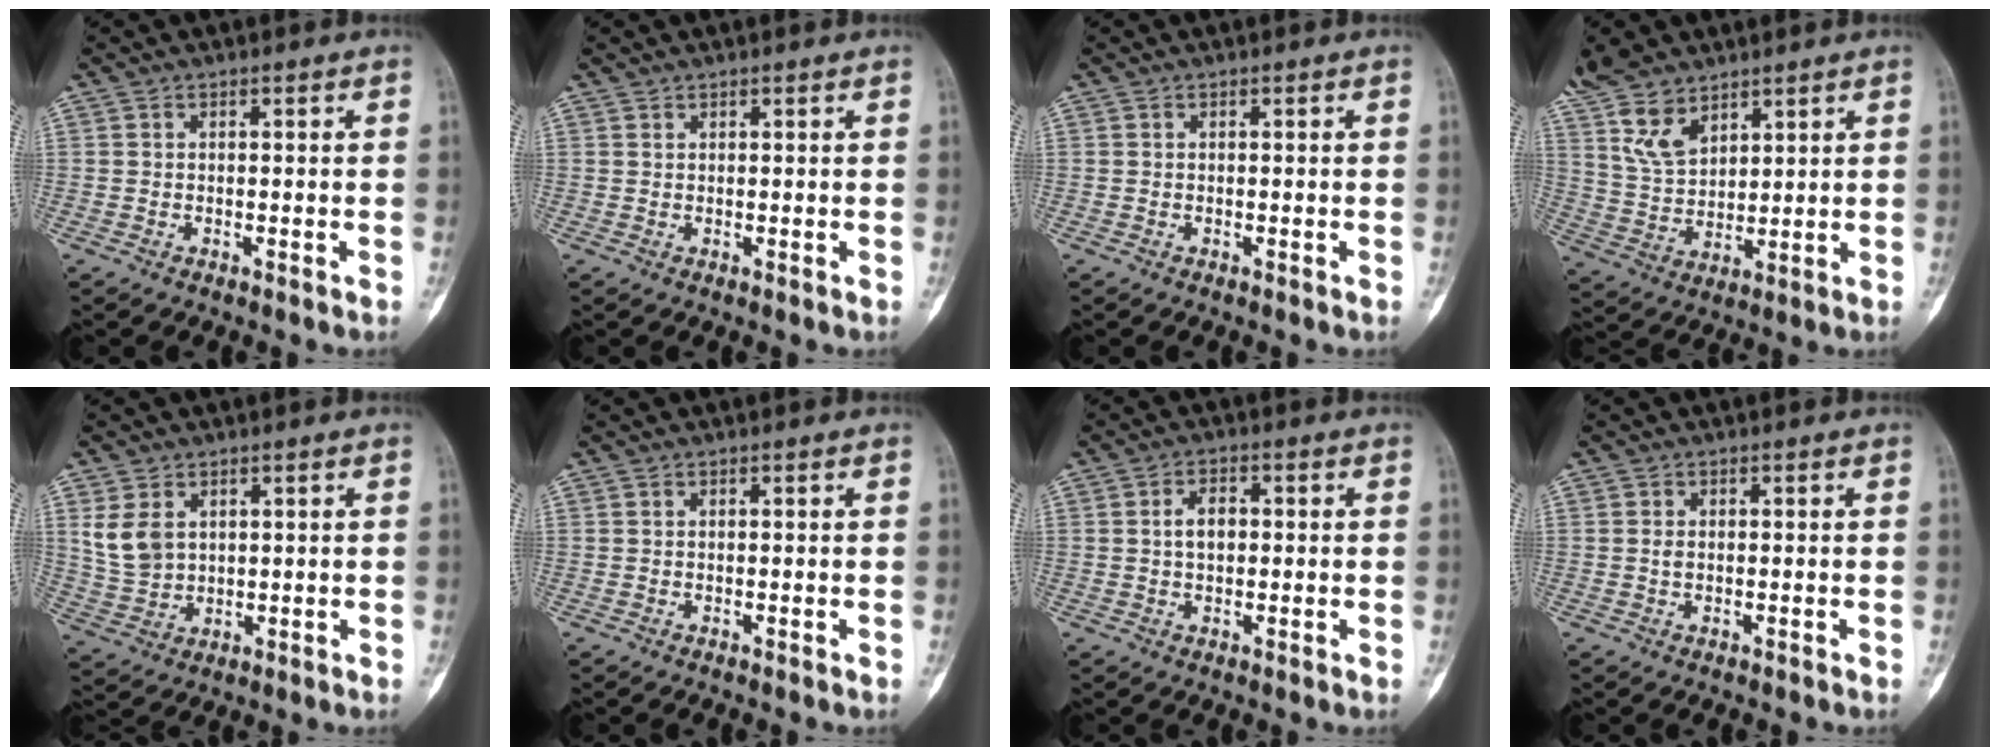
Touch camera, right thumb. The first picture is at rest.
{"total": 0.6, "force": [0.6, 0.1, 0.0], "torque": [0.001, -0.004, 0.009]}
{"total": 0.0}
{"total": 10.3, "force": [7.4, 5.1, 4.9], "torque": [-0.083, -0.030, 0.156]}
{"total": 6.9, "force": [2.4, 4.9, 4.1], "torque": [-0.070, -0.008, 0.060]}
{"total": 0.0}
{"total": 3.8, "force": [0.3, 2.4, 3.0], "torque": [-0.049, 0.008, 0.004]}
{"total": 1.0, "force": [-0.1, 0.7, 0.8], "torque": [-0.014, -0.001, -0.004]}